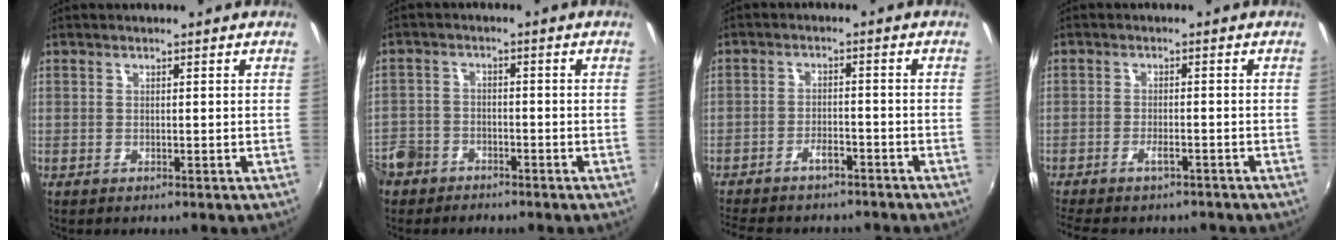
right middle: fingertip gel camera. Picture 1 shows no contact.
{"total": 9.2, "force": [-5.8, 6.8, 2.3], "torque": [-0.080, 0.017, -0.103]}
{"total": 9.4, "force": [-8.0, 3.0, 3.8], "torque": [-0.095, -0.002, -0.120]}
{"total": 6.5, "force": [-5.5, 1.8, 3.2], "torque": [-0.079, -0.013, -0.087]}